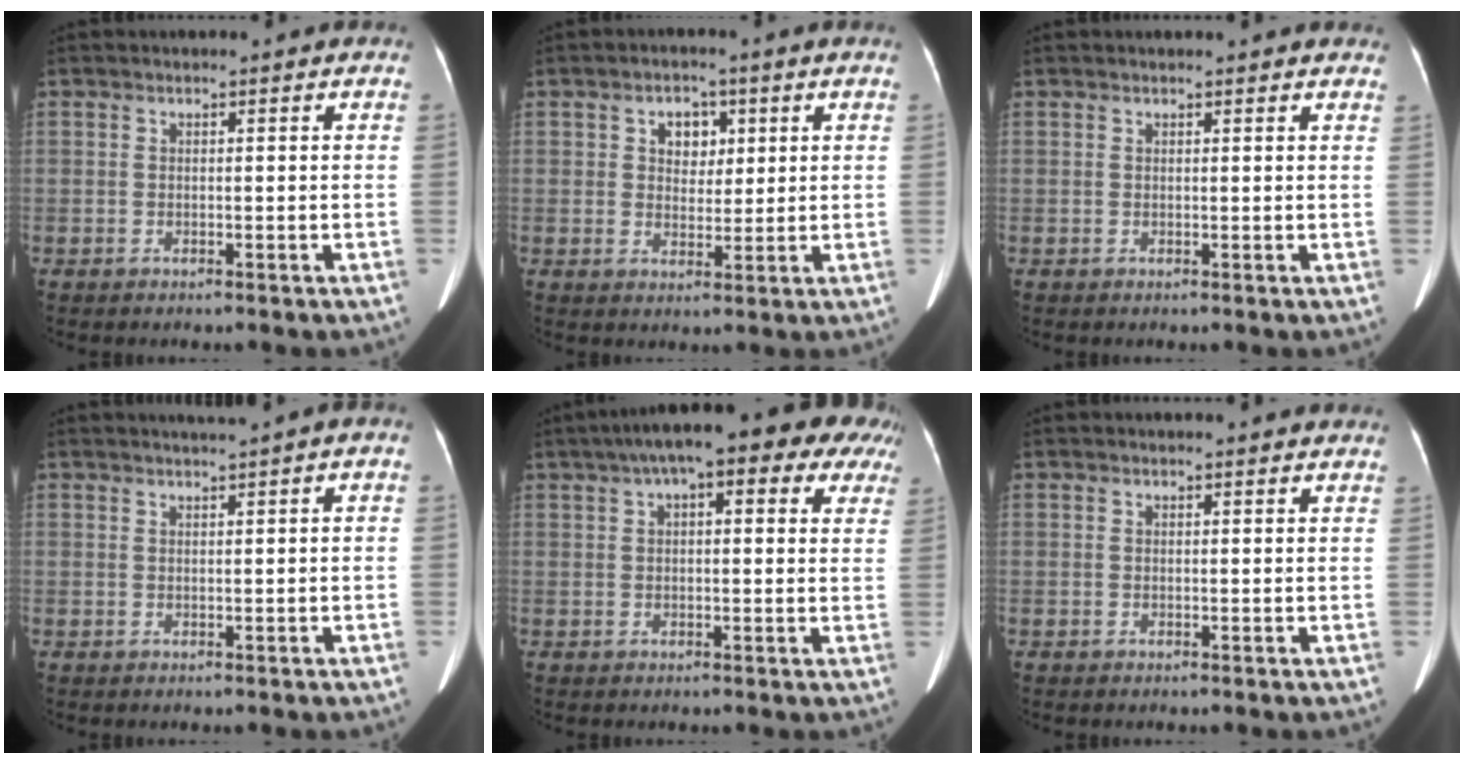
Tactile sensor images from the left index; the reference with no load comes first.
{"total": 4.1, "force": [1.5, 3.0, 2.4], "torque": [-0.036, 0.010, 0.026]}
{"total": 5.9, "force": [5.4, 1.3, 2.1], "torque": [-0.026, 0.020, 0.052]}
{"total": 2.0, "force": [1.2, 0.0, 1.6], "torque": [-0.030, 0.012, 0.022]}
{"total": 16.6, "force": [9.8, 5.1, 12.5], "torque": [-0.185, 0.065, 0.123]}
{"total": 4.1, "force": [3.9, 0.5, 1.3], "torque": [-0.020, 0.020, 0.040]}